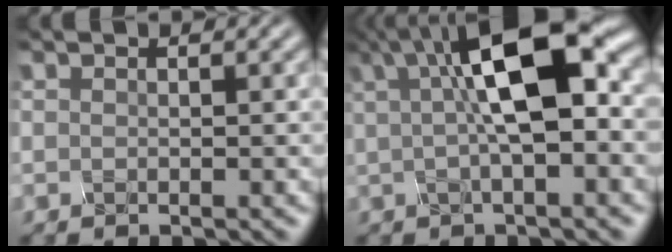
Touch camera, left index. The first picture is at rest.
{"total": 9.8, "force": [2.4, 2.9, 9.1], "torque": [-0.141, 0.016, 0.032]}